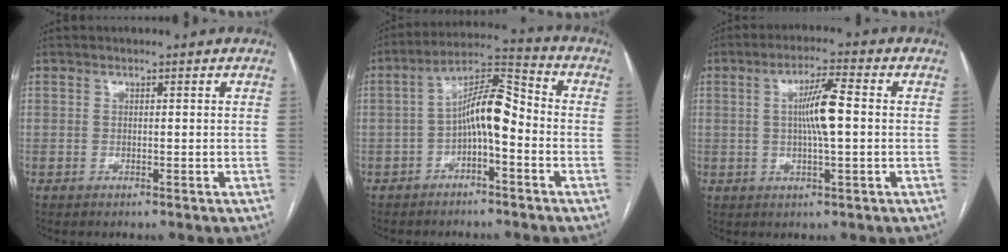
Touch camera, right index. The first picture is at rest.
{"total": 8.8, "force": [-1.9, 2.4, 8.2], "torque": [-0.148, 0.033, -0.032]}
{"total": 6.7, "force": [0.3, 0.4, 6.7], "torque": [-0.121, 0.004, 0.003]}